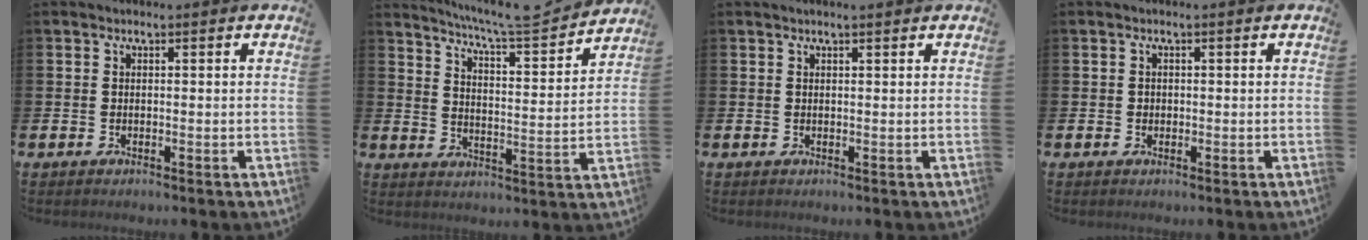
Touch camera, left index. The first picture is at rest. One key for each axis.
{"total": 6.9, "fx": 6.5, "fy": 0.1, "fz": 2.4, "tx": -0.065, "ty": -0.045, "tz": 0.109}
{"total": 0.8, "fx": 0.7, "fy": 0.0, "fz": 0.4, "tx": -0.005, "ty": 0.000, "tz": 0.013}
{"total": 0.7, "fx": 0.1, "fy": 0.7, "fz": 0.2, "tx": 0.000, "ty": 0.005, "tz": -0.002}